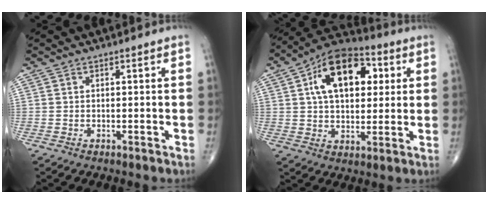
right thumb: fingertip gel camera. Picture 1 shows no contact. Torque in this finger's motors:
{"motor_torque": [1.00, 3.20, 0.77, 0.02, 0.14]}